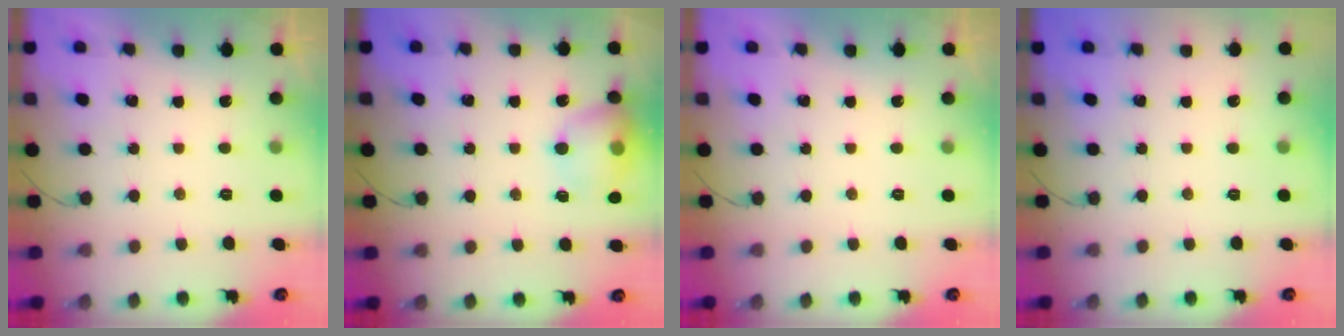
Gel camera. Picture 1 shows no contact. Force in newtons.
{"total": 14.5, "press": 14.4, "slide": 1.9}
{"total": 0.0}
{"total": 0.0}